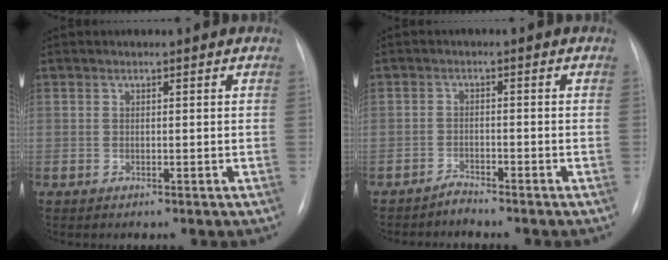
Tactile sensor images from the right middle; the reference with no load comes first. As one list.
[{"total": 1.7, "force": [-1.7, -0.1, -0.3], "torque": [0.010, -0.006, -0.029]}]